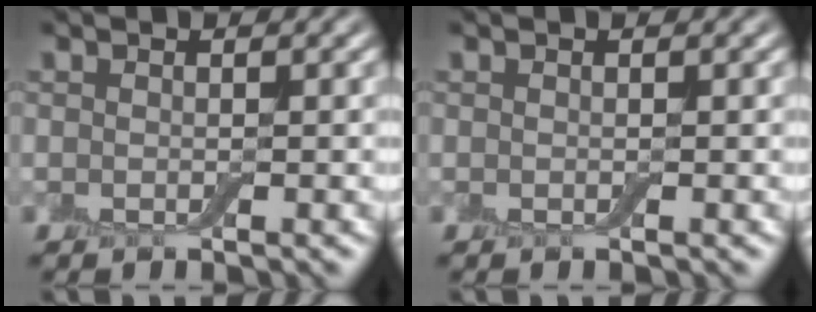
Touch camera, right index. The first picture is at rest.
{"total": 0.0}